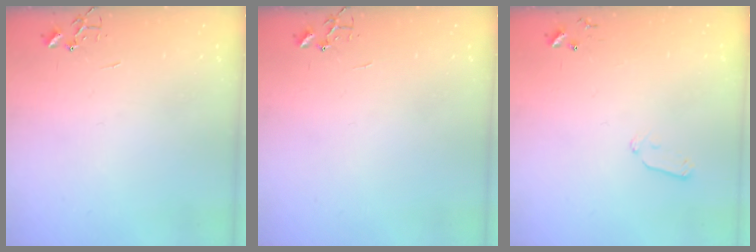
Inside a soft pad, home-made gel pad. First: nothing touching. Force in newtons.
{"total": 0.0}
{"total": 6.0, "press": 5.9, "slide": 1.0}